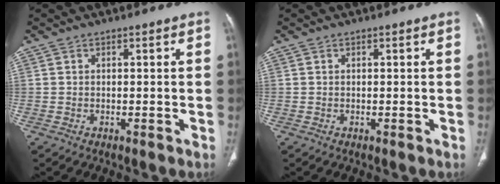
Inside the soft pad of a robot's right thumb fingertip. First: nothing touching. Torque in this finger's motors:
{"motor_torque": [0.02, 0.02, -0.05, 0.04, 0.03]}